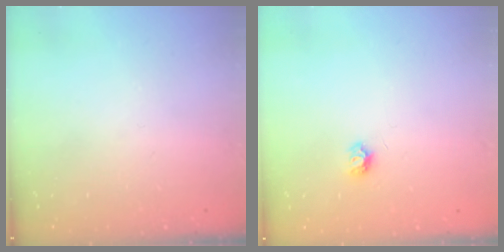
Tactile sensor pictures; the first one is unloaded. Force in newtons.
{"total": 5.3, "press": 5.2, "slide": 0.4}